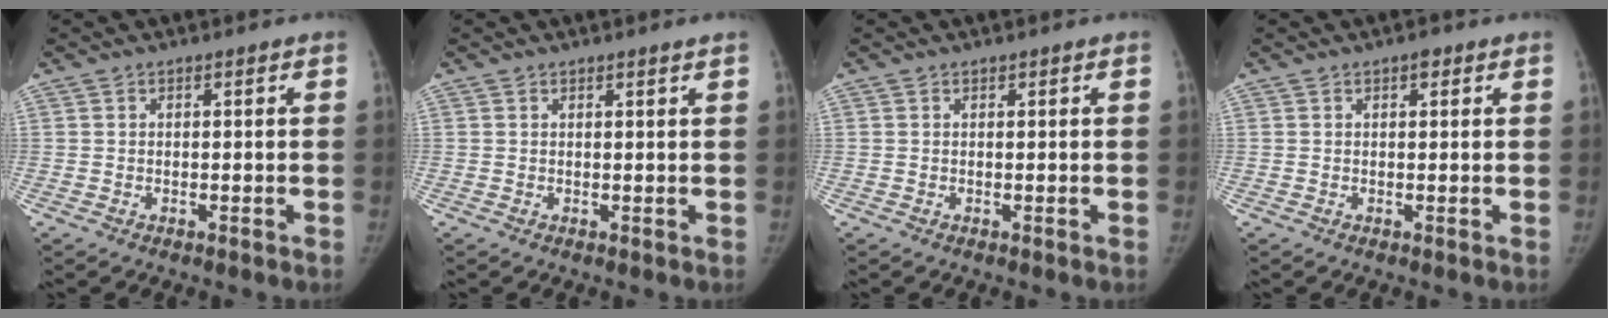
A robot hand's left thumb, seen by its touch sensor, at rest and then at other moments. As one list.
[{"total": 0.6, "force": [0.6, -0.2, 0.3], "torque": [-0.007, -0.004, 0.010]}, {"total": 0.0}, {"total": 1.3, "force": [0.7, 0.6, 0.8], "torque": [-0.005, 0.000, 0.007]}]